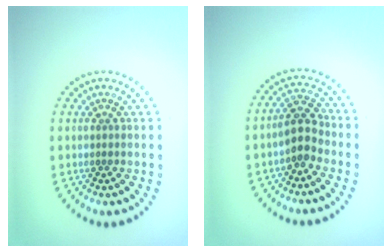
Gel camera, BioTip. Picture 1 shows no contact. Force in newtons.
{"total": 3.0, "press": 2.8, "slide": 1.0}